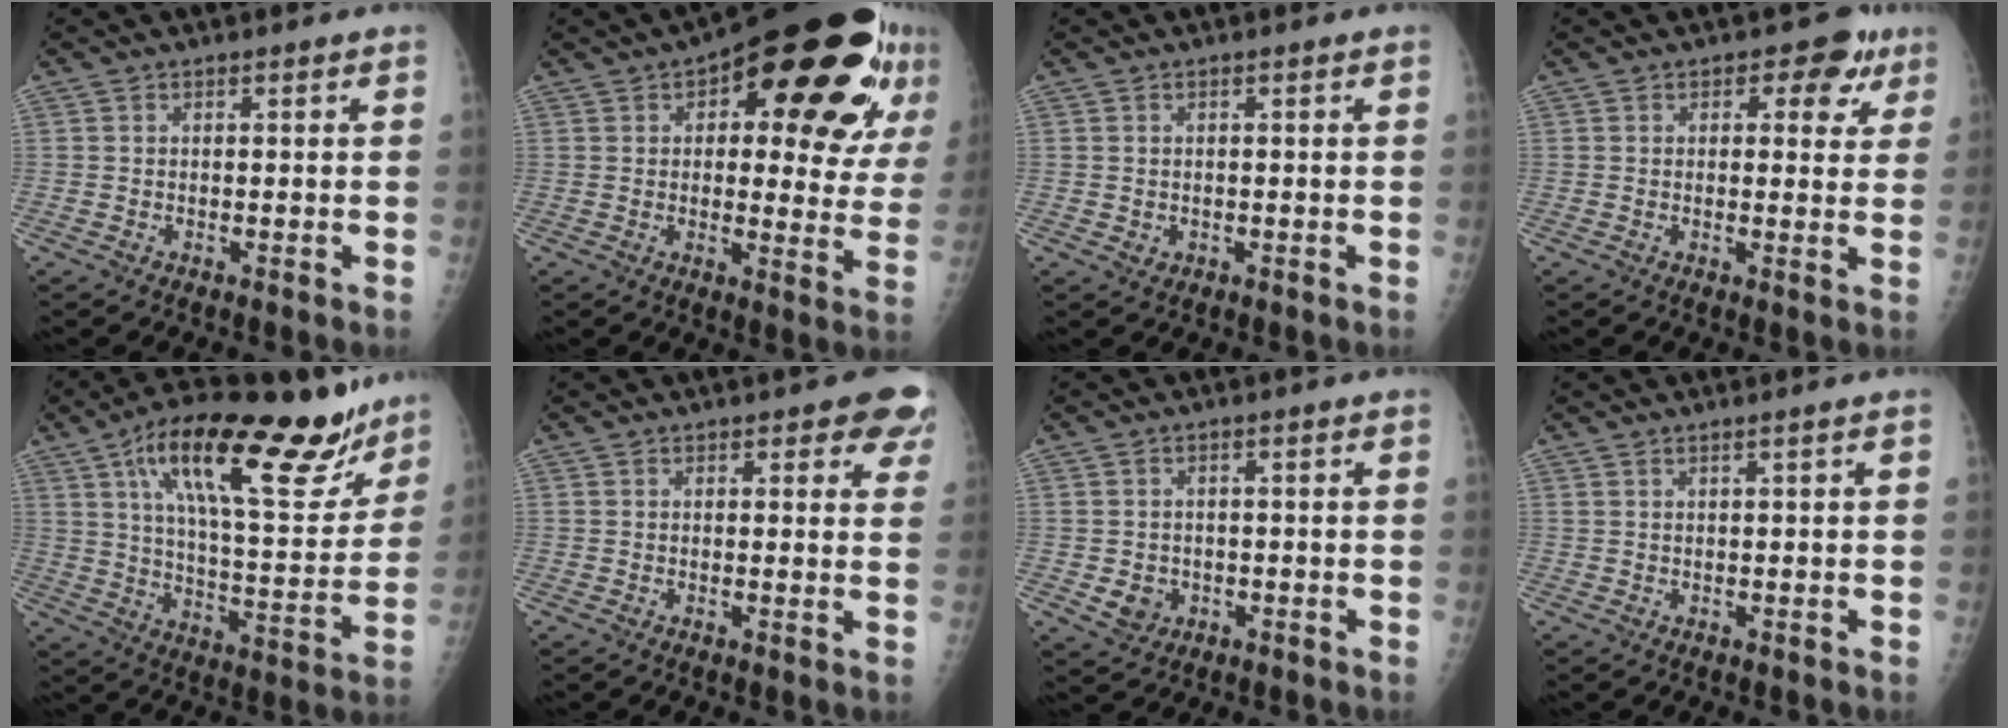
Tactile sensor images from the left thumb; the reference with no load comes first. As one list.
[{"total": 25.7, "force": [11.8, 10.0, 20.6], "torque": [-0.245, -0.003, 0.160]}, {"total": 1.0, "force": [-0.1, 0.8, 0.6], "torque": [-0.005, 0.002, 0.004]}, {"total": 6.0, "force": [2.9, 3.6, 3.7], "torque": [-0.005, -0.007, 0.027]}, {"total": 26.7, "force": [16.1, 8.8, 19.4], "torque": [-0.263, -0.041, 0.256]}, {"total": 6.9, "force": [4.0, 2.6, 4.9], "torque": [-0.024, -0.011, 0.038]}, {"total": 3.4, "force": [-0.7, 3.0, 1.5], "torque": [-0.012, 0.001, -0.002]}, {"total": 1.0, "force": [0.5, -0.4, 0.7], "torque": [-0.021, -0.006, 0.015]}]